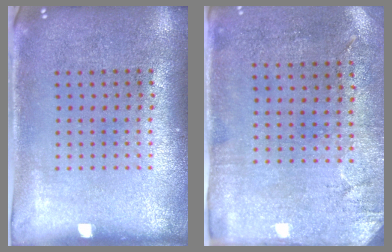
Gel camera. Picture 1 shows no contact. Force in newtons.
{"total": 2.9, "press": 2.3, "slide": 1.7}